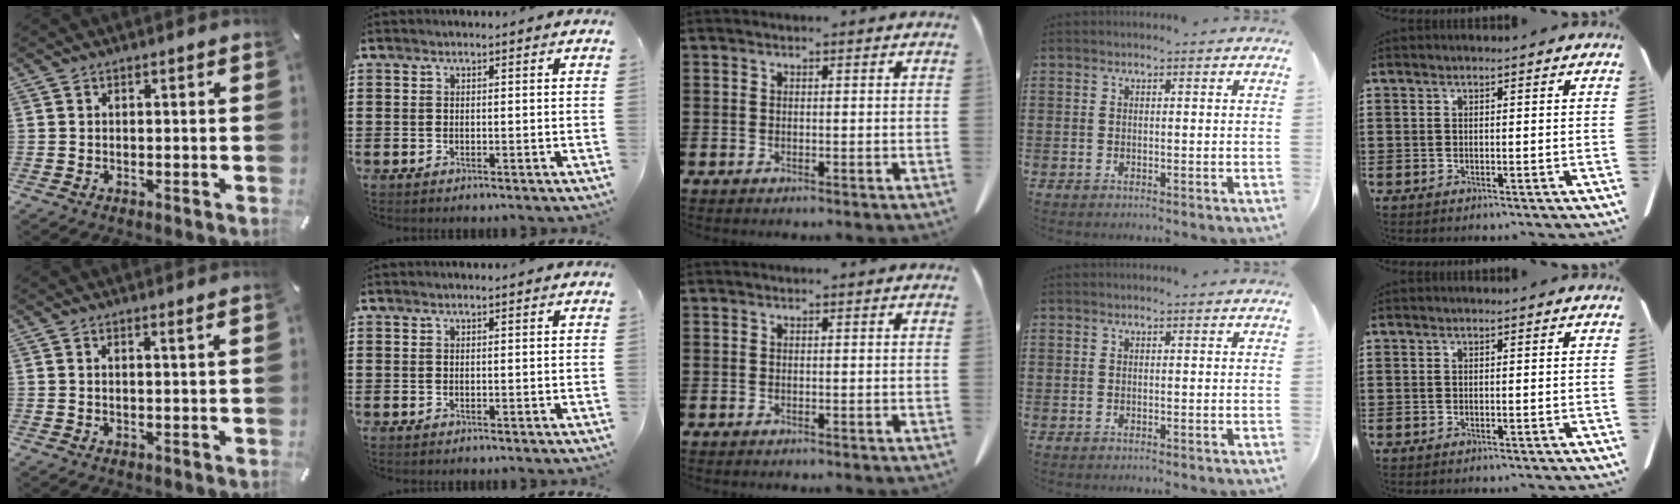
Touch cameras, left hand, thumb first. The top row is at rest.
{"thumb": {"total": 1.2, "force": [0.8, -0.1, 0.8], "torque": [-0.016, -0.002, 0.014]}}